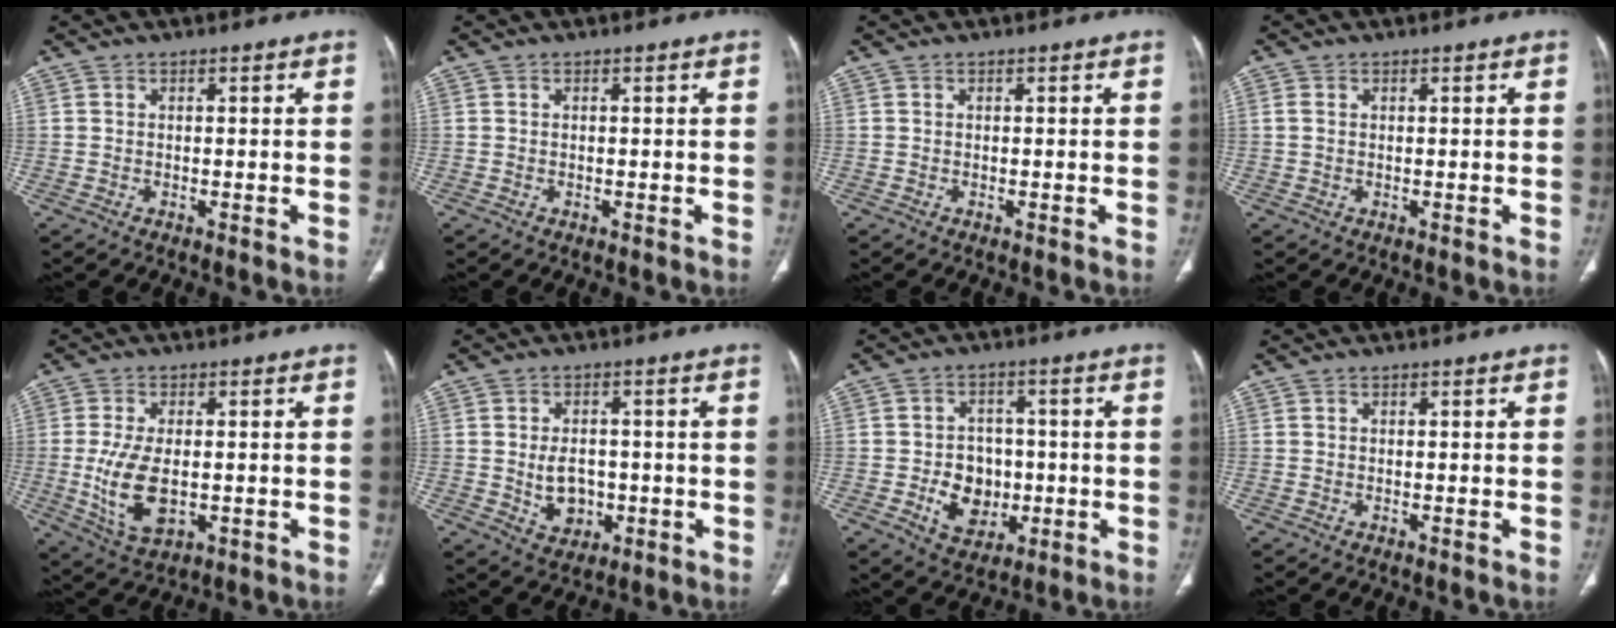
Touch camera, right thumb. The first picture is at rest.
{"total": 0.0}
{"total": 0.0}
{"total": 1.3, "force": [0.2, 0.9, 0.9], "torque": [-0.026, 0.003, 0.006]}
{"total": 10.4, "force": [-1.2, 5.5, 8.7], "torque": [-0.170, -0.012, -0.010]}
{"total": 6.8, "force": [-0.8, 5.0, 4.4], "torque": [-0.053, 0.003, -0.001]}
{"total": 9.2, "force": [-1.7, 7.4, 5.1], "torque": [-0.043, 0.011, -0.017]}
{"total": 0.0}